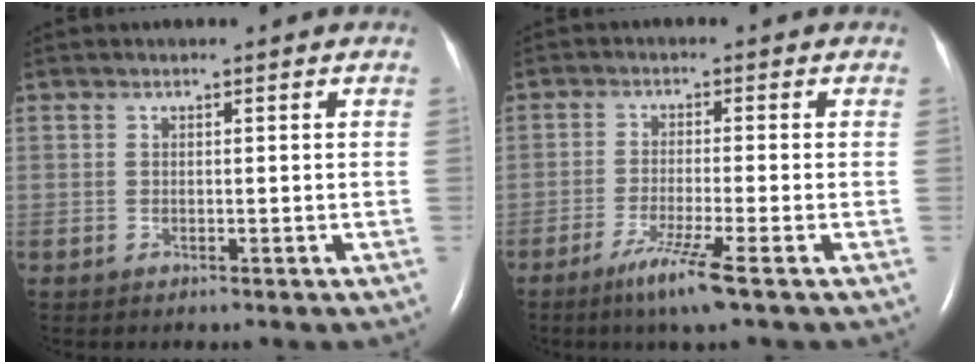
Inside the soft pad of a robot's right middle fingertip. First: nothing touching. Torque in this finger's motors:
{"motor_torque": [0.71, -0.46, 0.22, 0.05]}